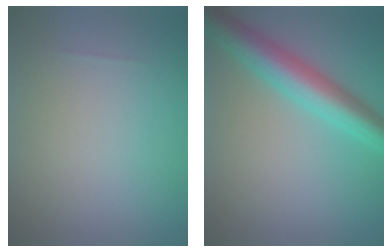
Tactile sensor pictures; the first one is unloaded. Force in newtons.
{"total": 5.8, "press": 5.8, "slide": 0.1}